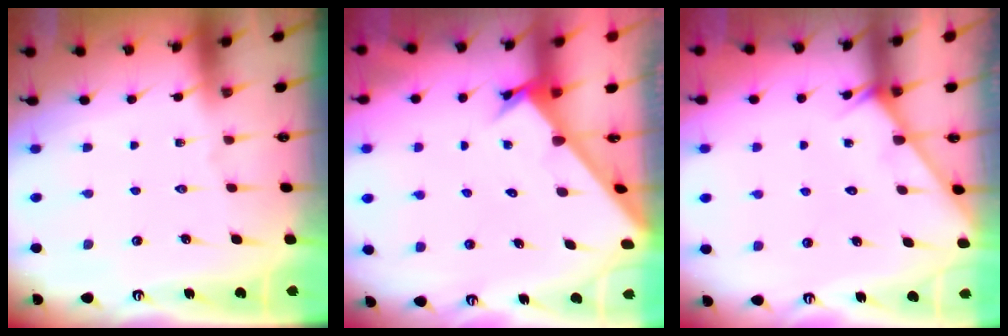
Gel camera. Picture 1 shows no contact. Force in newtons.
{"total": 2.7, "press": 2.7, "slide": 0.3}
{"total": 4.5, "press": 4.5, "slide": 0.4}